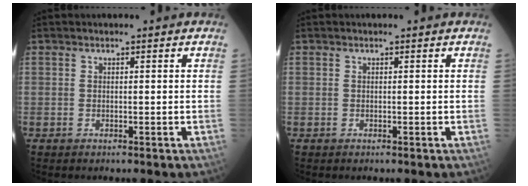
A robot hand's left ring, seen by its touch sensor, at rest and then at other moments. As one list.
[{"total": 0.0}]